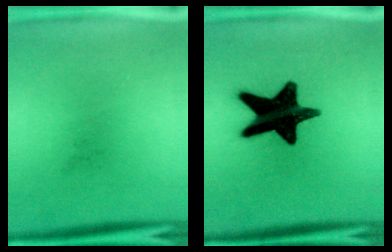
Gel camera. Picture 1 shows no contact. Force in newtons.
{"total": 17.9}